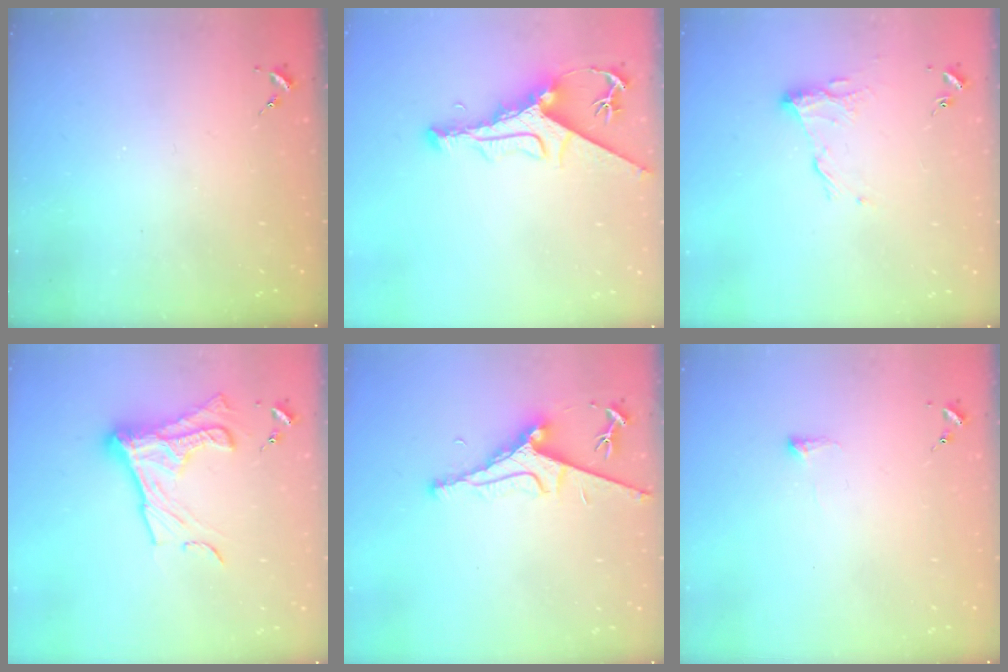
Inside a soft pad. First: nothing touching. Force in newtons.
{"total": 11.0, "press": 10.9, "slide": 1.4}
{"total": 10.0, "press": 10.0, "slide": 0.3}
{"total": 16.0, "press": 15.9, "slide": 0.8}
{"total": 8.3, "press": 8.2, "slide": 1.4}
{"total": 3.9, "press": 3.8, "slide": 1.0}